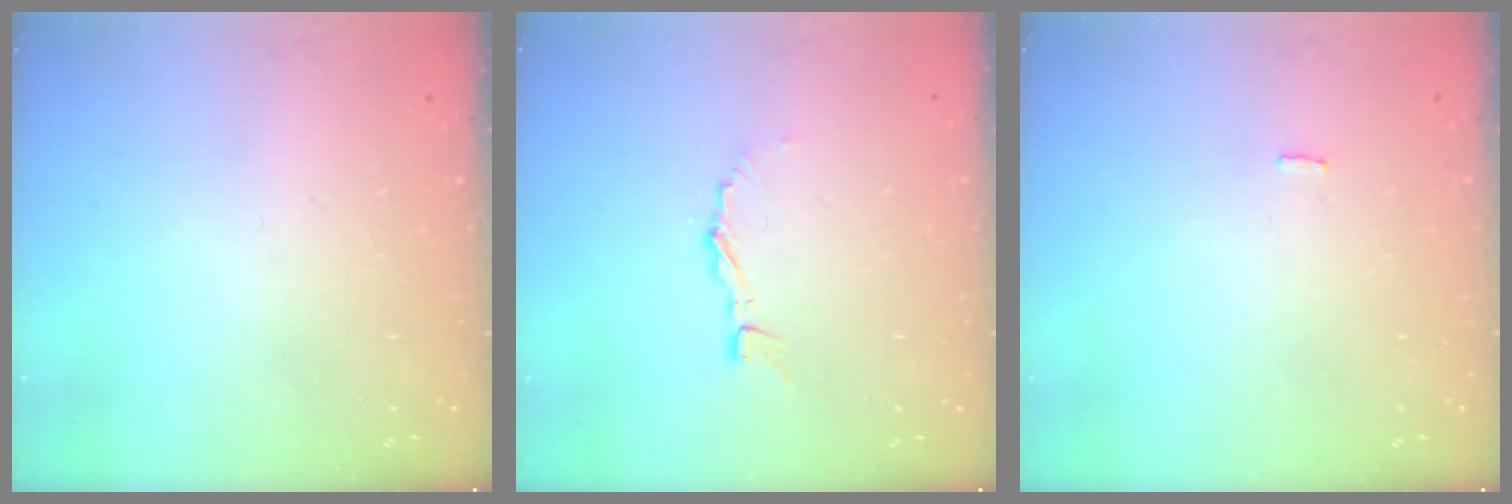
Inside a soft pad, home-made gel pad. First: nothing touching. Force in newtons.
{"total": 3.2, "press": 3.2, "slide": 0.4}
{"total": 0.5, "press": 0.4, "slide": 0.3}